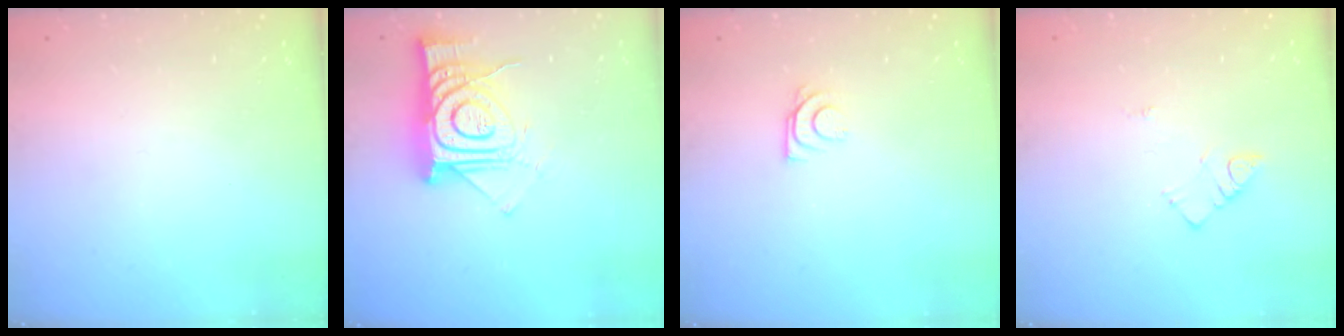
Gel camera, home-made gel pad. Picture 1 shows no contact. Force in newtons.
{"total": 14.7, "press": 14.6, "slide": 1.2}
{"total": 5.7, "press": 5.7, "slide": 0.5}
{"total": 4.3, "press": 4.2, "slide": 0.7}